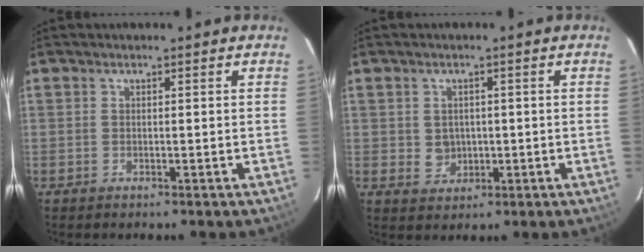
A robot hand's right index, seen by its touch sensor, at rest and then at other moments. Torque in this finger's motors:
{"motor_torque": [0.06, 0.11, -0.01, 0.00]}